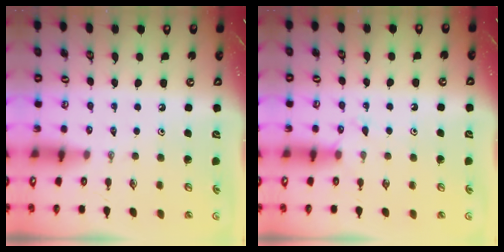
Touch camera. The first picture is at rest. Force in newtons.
{"total": 5.2, "press": 5.2, "slide": 0.5}